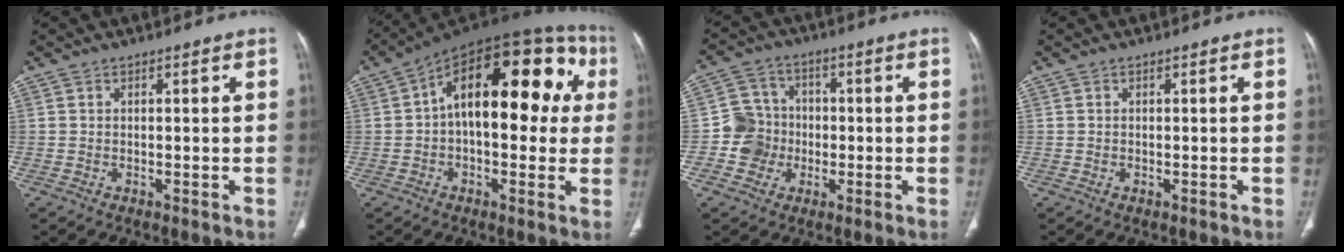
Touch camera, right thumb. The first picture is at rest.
{"total": 23.2, "force": [3.4, 11.7, 19.8], "torque": [-0.257, 0.047, 0.038]}
{"total": 7.4, "force": [-1.5, 7.1, 1.5], "torque": [0.009, 0.019, -0.033]}
{"total": 0.0}